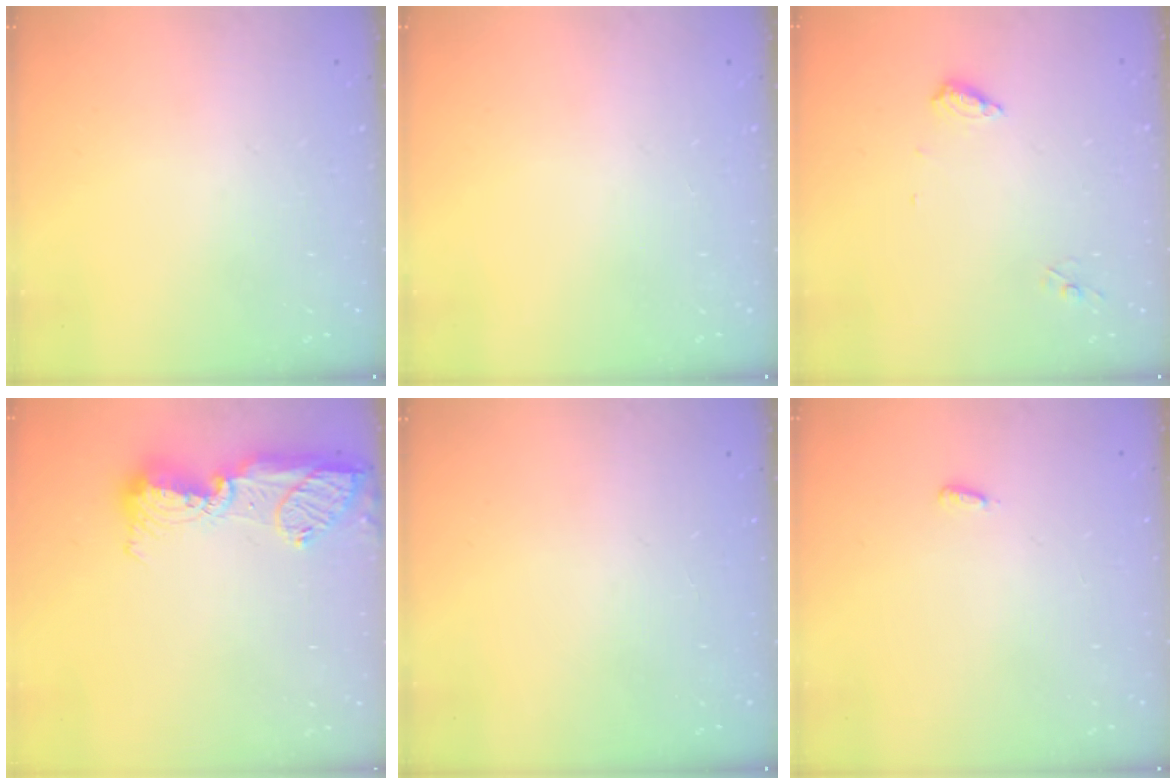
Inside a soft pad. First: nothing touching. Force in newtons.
{"total": 0.0}
{"total": 6.3, "press": 6.2, "slide": 0.6}
{"total": 14.9, "press": 13.8, "slide": 5.6}
{"total": 0.0}
{"total": 2.7, "press": 2.6, "slide": 0.9}